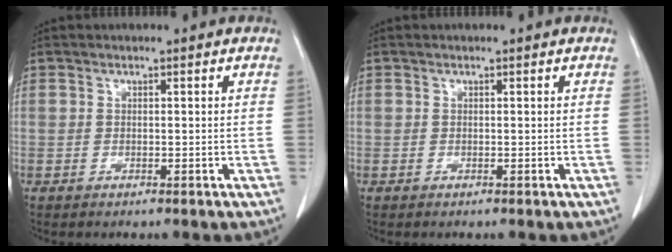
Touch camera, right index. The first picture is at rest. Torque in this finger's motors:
{"motor_torque": [0.00, 0.00, 0.00, 0.00]}